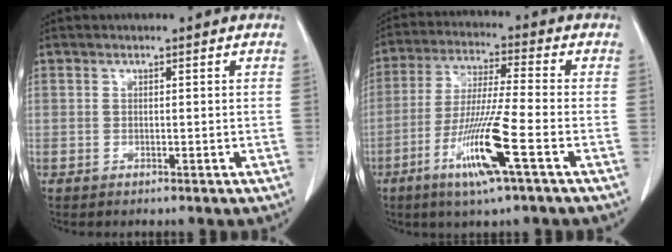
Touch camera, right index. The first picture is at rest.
{"total": 12.1, "force": [-5.1, -0.5, 10.9], "torque": [-0.217, -0.022, -0.100]}